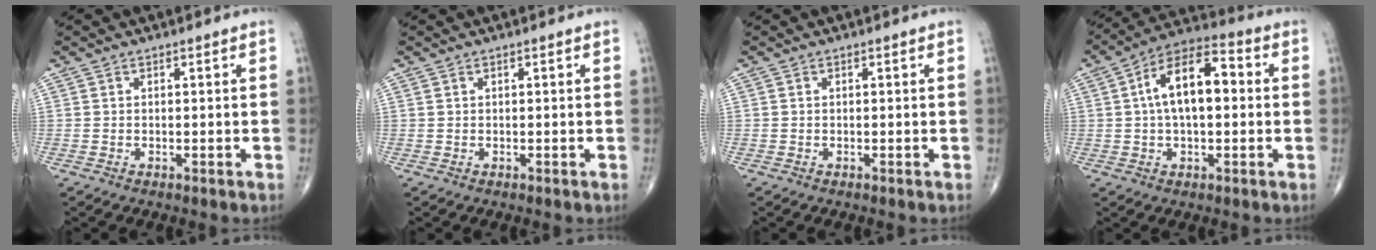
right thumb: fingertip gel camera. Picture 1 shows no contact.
{"total": 0.0}
{"total": 0.0}
{"total": 13.3, "force": [1.5, 6.8, 11.4], "torque": [-0.187, 0.031, 0.015]}